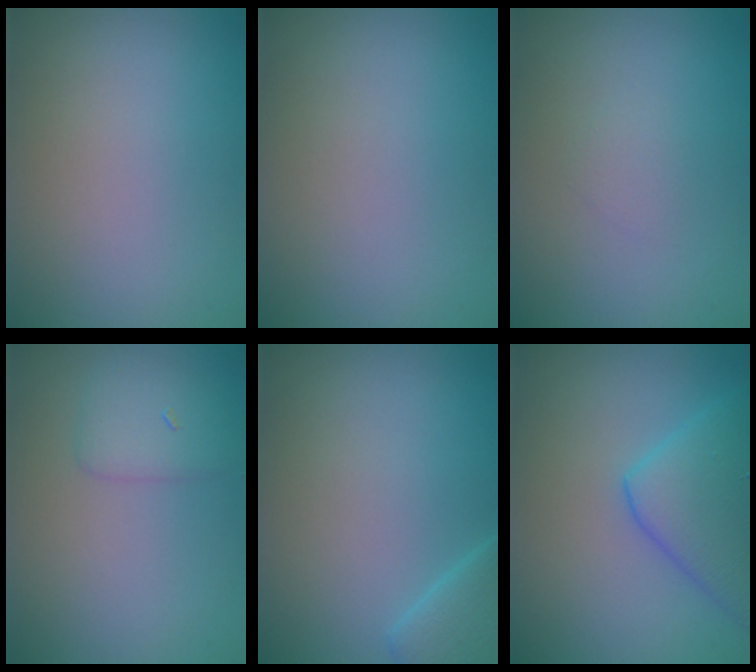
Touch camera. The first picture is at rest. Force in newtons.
{"total": 0.0}
{"total": 0.8, "press": 0.8, "slide": 0.1}
{"total": 1.8, "press": 1.8, "slide": 0.1}
{"total": 2.3, "press": 2.3, "slide": 0.2}
{"total": 5.3, "press": 5.3, "slide": 0.2}